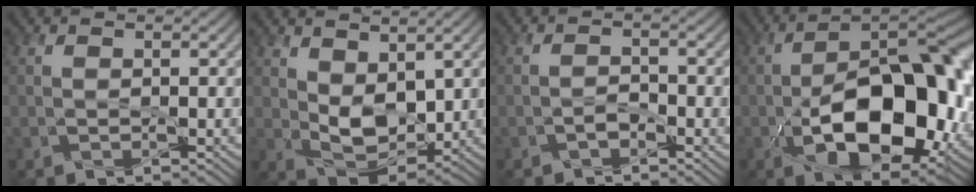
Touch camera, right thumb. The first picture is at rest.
{"total": 6.9, "force": [2.0, 3.9, 5.3], "torque": [-0.124, -0.015, 0.032]}
{"total": 1.3, "force": [-1.1, -0.2, 0.7], "torque": [-0.008, 0.004, -0.016]}
{"total": 16.4, "force": [-4.0, 7.6, 13.9], "torque": [-0.204, -0.014, -0.058]}